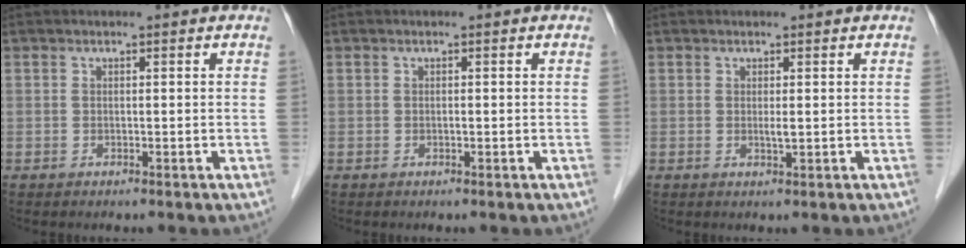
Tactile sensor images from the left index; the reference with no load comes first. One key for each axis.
{"total": 0.0}
{"total": 1.0, "fx": 0.2, "fy": 0.2, "fz": 0.9, "tx": -0.022, "ty": -0.003, "tz": 0.003}